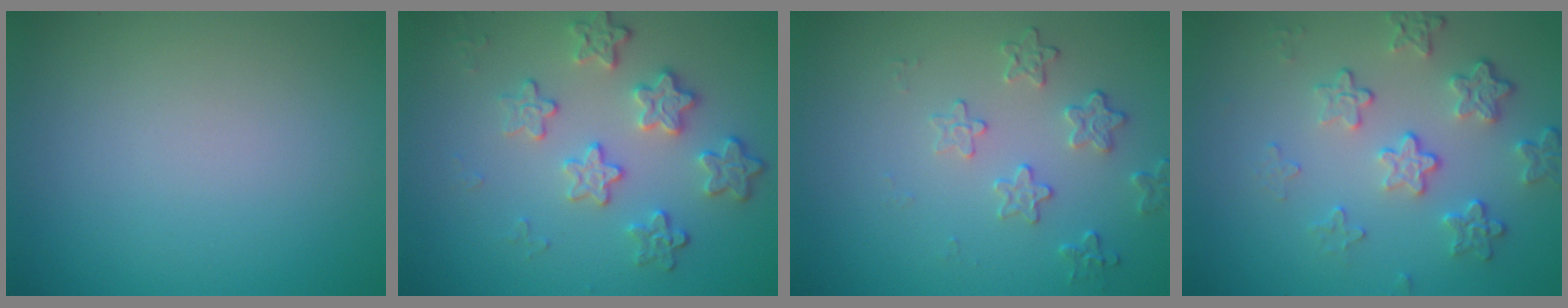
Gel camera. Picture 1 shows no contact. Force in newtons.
{"total": 3.9, "press": 3.2, "slide": 2.2}
{"total": 2.2, "press": 1.6, "slide": 1.6}
{"total": 4.2, "press": 3.1, "slide": 2.9}